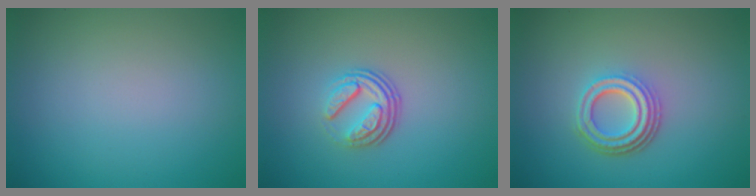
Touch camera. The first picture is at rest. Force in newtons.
{"total": 3.8, "press": 2.5, "slide": 2.8}
{"total": 4.1, "press": 3.1, "slide": 2.7}